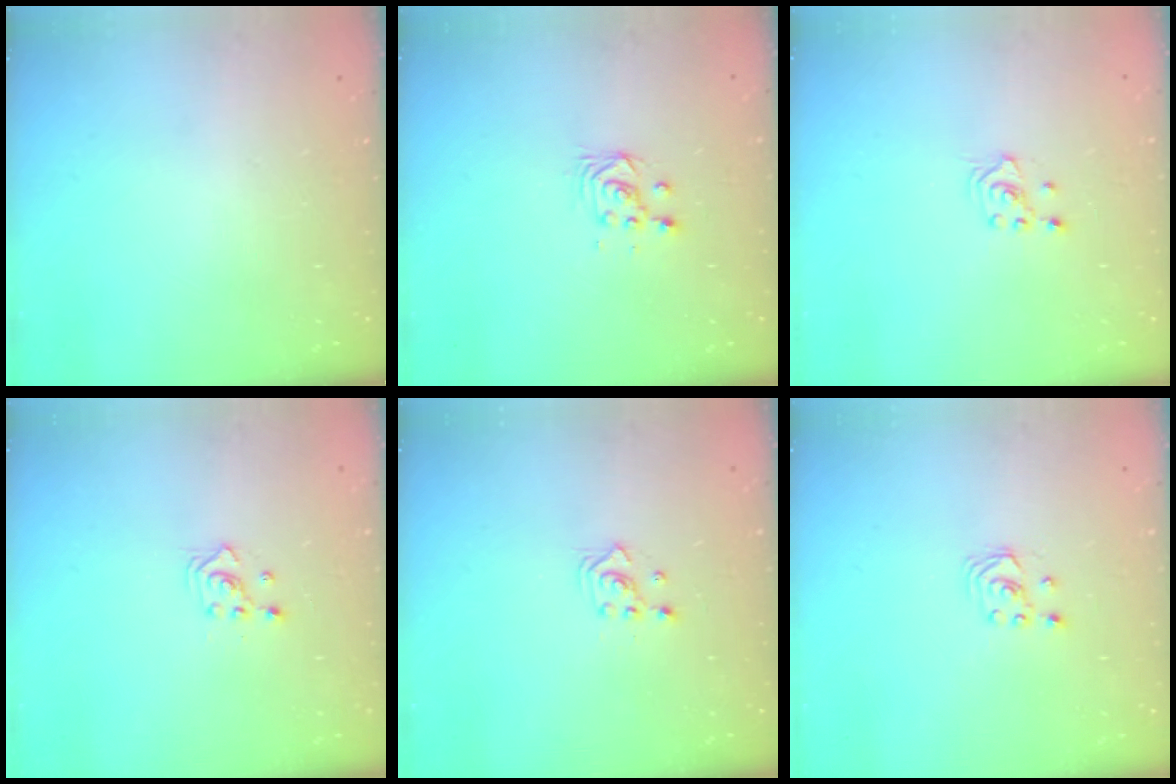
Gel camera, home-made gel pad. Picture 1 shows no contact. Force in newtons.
{"total": 3.7, "press": 3.7, "slide": 0.3}
{"total": 2.1, "press": 2.1, "slide": 0.1}
{"total": 2.3, "press": 2.3, "slide": 0.3}
{"total": 2.5, "press": 2.5, "slide": 0.3}
{"total": 1.9, "press": 1.9, "slide": 0.2}